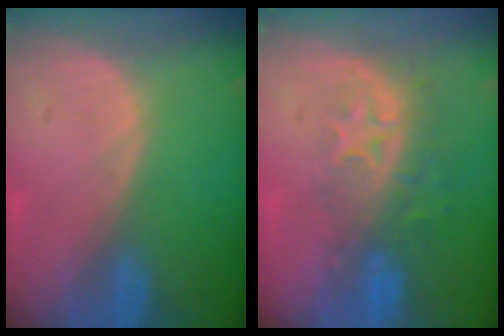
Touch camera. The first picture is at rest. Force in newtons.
{"total": 8.5, "press": 7.0, "slide": 4.8}